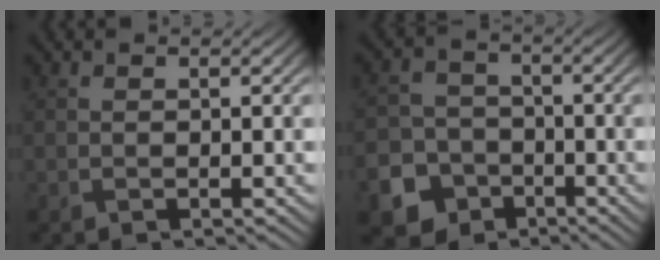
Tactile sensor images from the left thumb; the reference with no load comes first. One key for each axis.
{"total": 9.1, "fx": -4.9, "fy": 7.2, "fz": 2.7, "tx": -0.068, "ty": -0.033, "tz": -0.107}